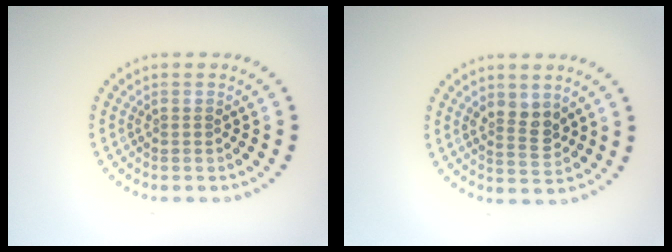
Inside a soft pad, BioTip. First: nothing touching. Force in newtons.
{"total": 2.5, "press": 2.4, "slide": 0.7}